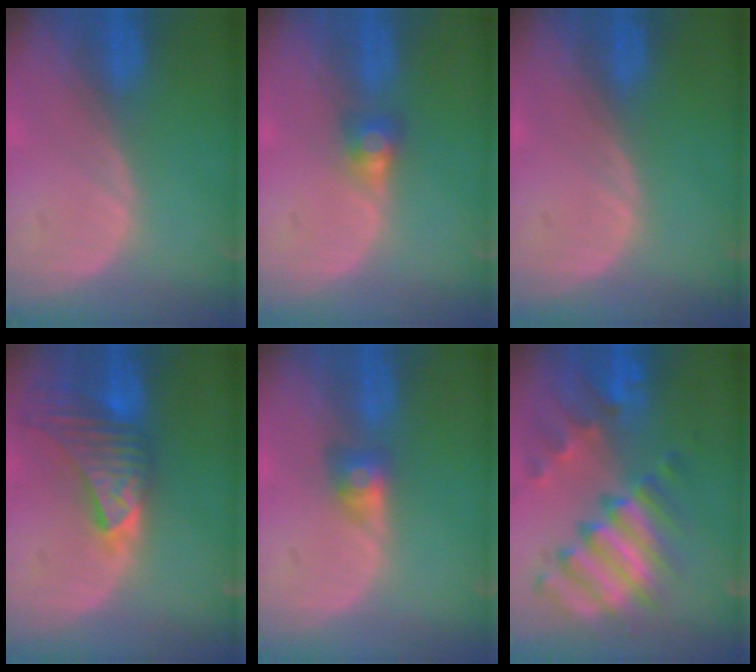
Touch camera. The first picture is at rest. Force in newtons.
{"total": 2.7, "press": 2.5, "slide": 0.9}
{"total": 0.0}
{"total": 9.0, "press": 8.1, "slide": 3.9}
{"total": 3.1, "press": 2.7, "slide": 1.5}
{"total": 11.6, "press": 10.0, "slide": 6.0}